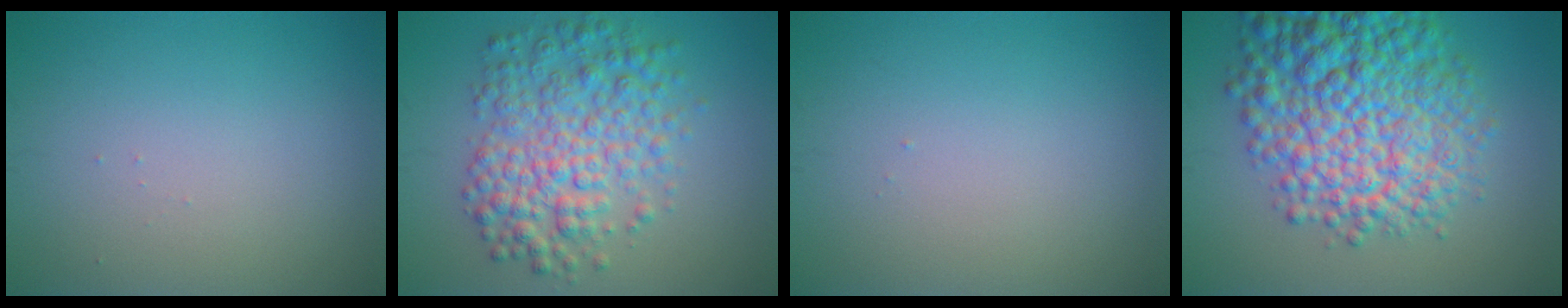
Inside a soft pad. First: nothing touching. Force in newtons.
{"total": 6.5, "press": 6.5, "slide": 0.1}
{"total": 0.0}
{"total": 11.7, "press": 11.7, "slide": 0.4}